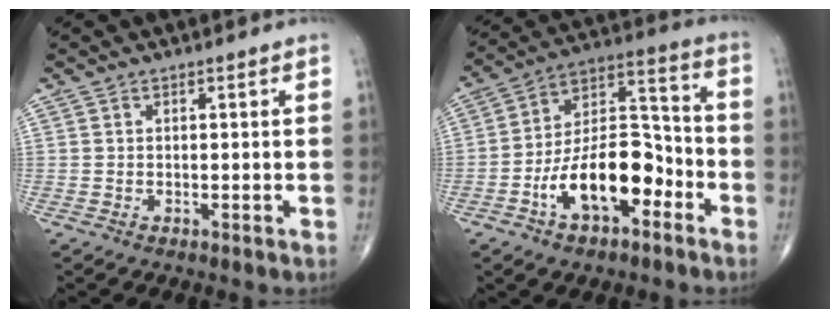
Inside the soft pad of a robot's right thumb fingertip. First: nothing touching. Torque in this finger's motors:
{"motor_torque": [2.53, 2.33, 1.40, -0.95, 0.15]}